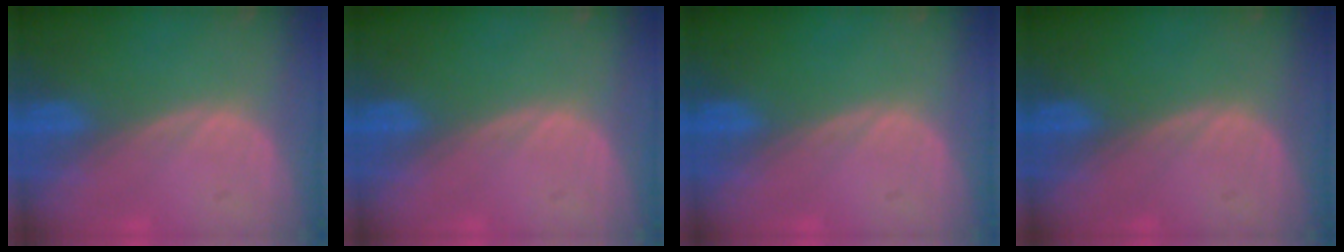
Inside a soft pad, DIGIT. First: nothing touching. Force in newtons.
{"total": 0.0}
{"total": 0.0}
{"total": 0.0}